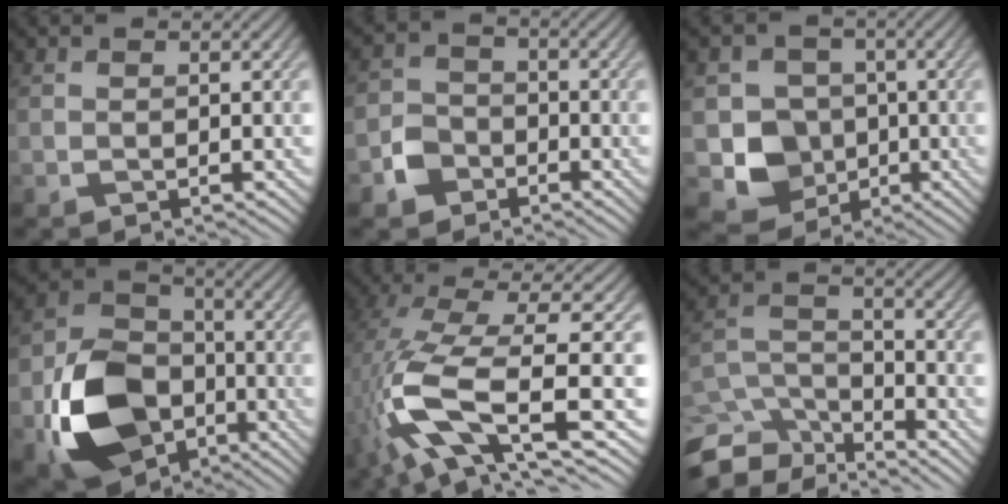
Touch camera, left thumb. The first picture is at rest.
{"total": 4.1, "force": [-2.2, 3.2, 1.3], "torque": [-0.029, 0.002, -0.053]}
{"total": 7.2, "force": [-1.3, 6.5, 2.8], "torque": [-0.054, -0.014, -0.033]}
{"total": 14.4, "force": [-5.3, 10.5, 8.3], "torque": [-0.188, -0.034, -0.113]}
{"total": 12.3, "force": [-1.7, 3.7, 11.6], "torque": [-0.243, 0.000, -0.033]}
{"total": 10.5, "force": [-8.7, 4.2, 4.3], "torque": [-0.121, -0.013, -0.148]}